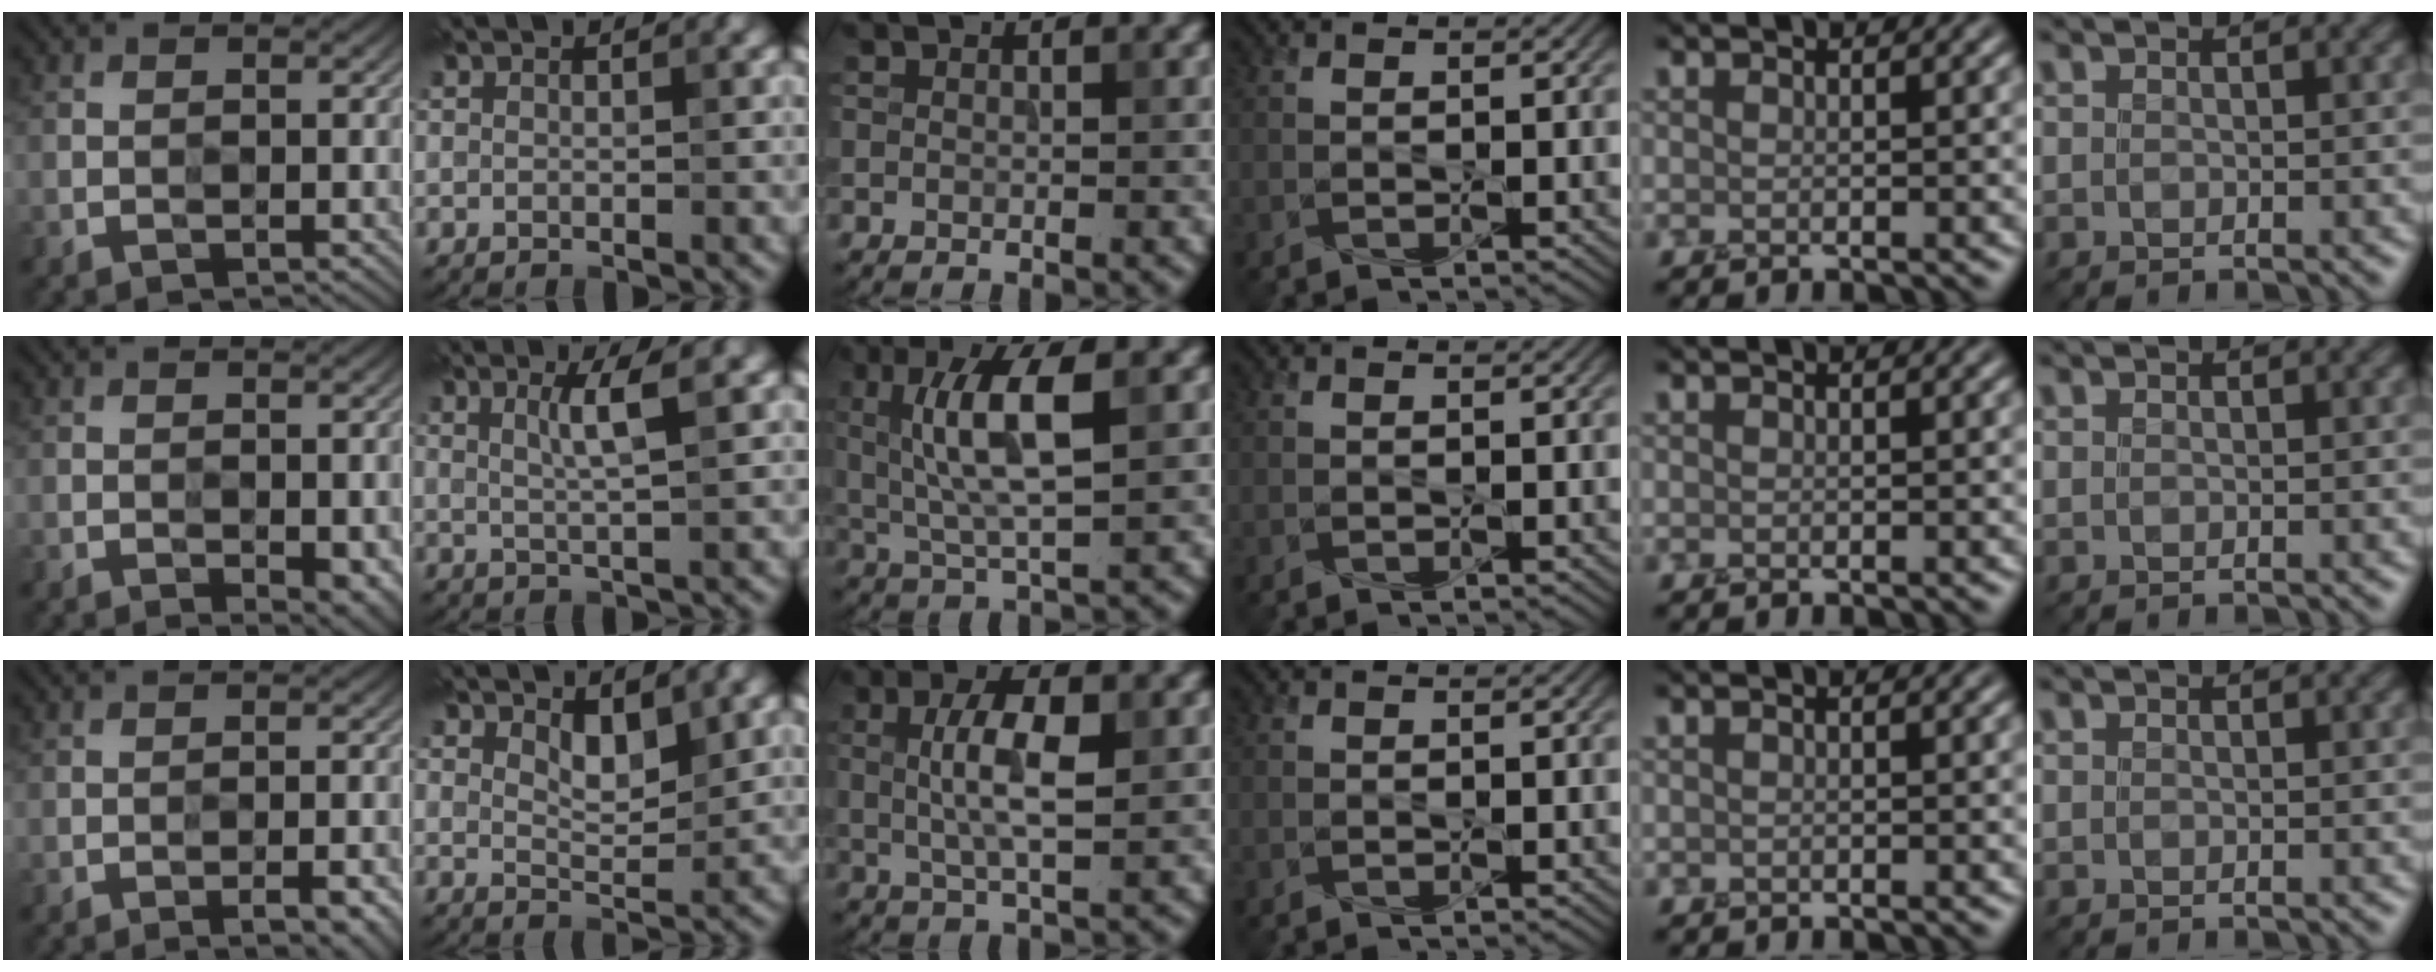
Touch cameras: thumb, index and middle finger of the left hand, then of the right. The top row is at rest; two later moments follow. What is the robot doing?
{"motion": "screw", "object": "mustard bottle"}